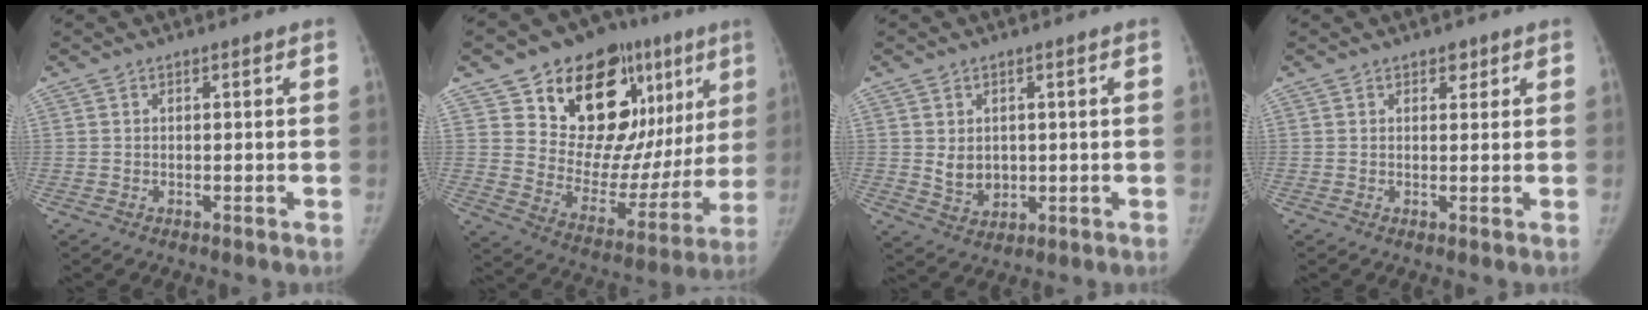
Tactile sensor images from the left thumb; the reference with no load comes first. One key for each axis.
{"total": 28.0, "fx": 13.4, "fy": 15.0, "fz": 19.5, "tx": -0.217, "ty": -0.027, "tz": 0.219}
{"total": 5.0, "fx": 0.5, "fy": 3.9, "fz": 3.0, "tx": -0.033, "ty": -0.012, "tz": 0.024}
{"total": 2.0, "fx": 1.2, "fy": 1.3, "fz": 0.9, "tx": 0.005, "ty": -0.005, "tz": 0.014}